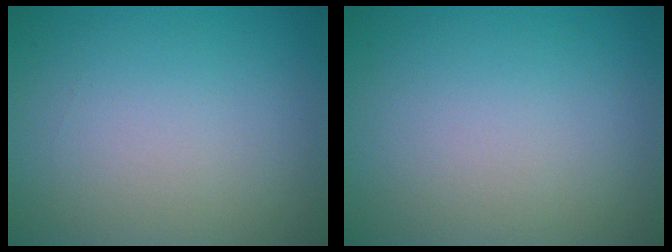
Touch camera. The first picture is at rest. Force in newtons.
{"total": 0.0}